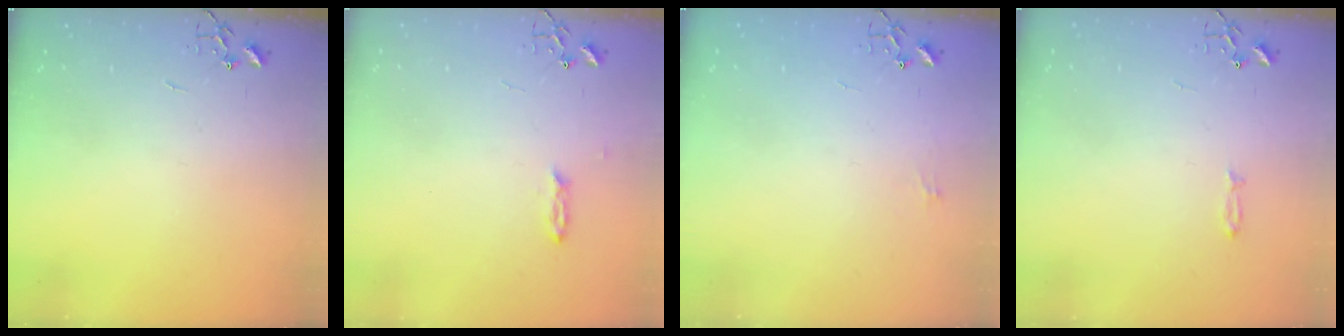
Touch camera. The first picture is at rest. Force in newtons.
{"total": 2.3, "press": 2.2, "slide": 0.4}
{"total": 5.0, "press": 5.0, "slide": 0.7}
{"total": 3.5, "press": 3.5, "slide": 0.5}